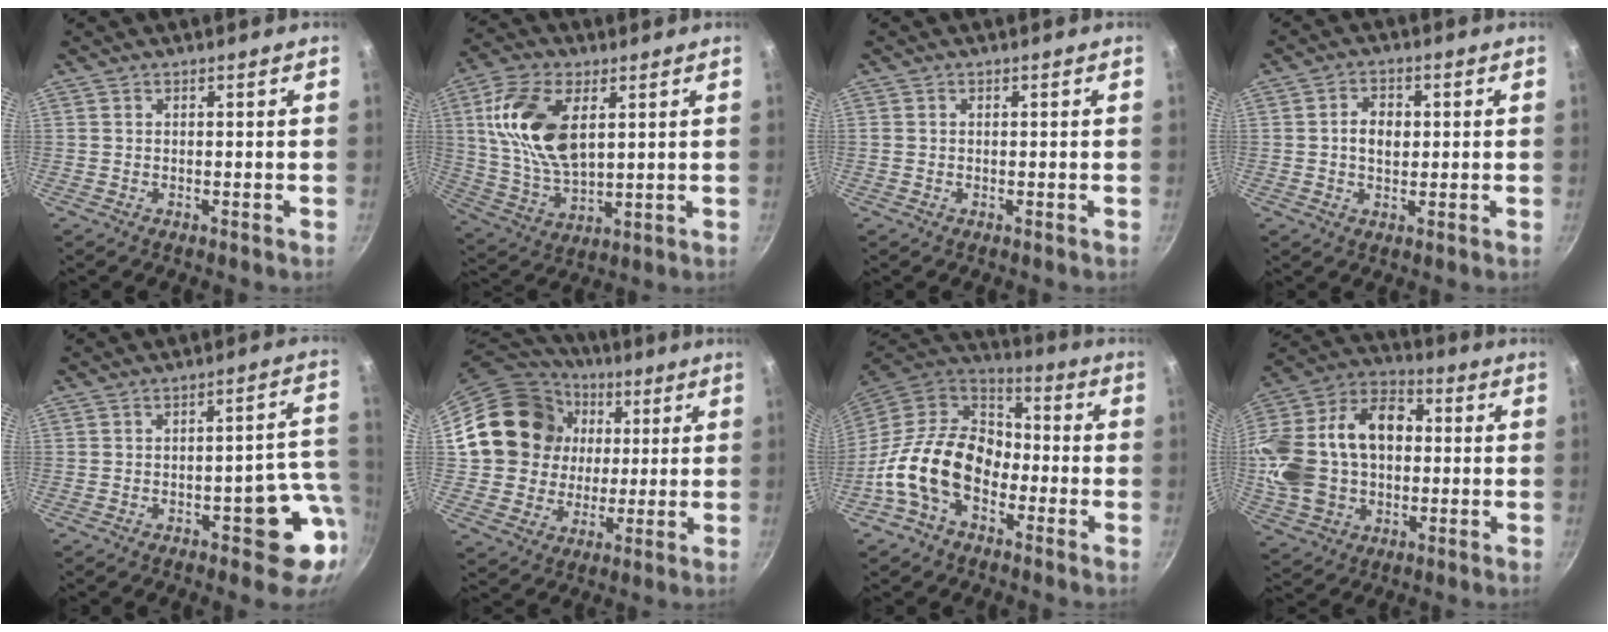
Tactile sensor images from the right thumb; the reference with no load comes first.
{"total": 16.2, "force": [4.5, 8.9, 12.8], "torque": [-0.236, -0.010, 0.092]}
{"total": 0.5, "force": [0.1, 0.5, 0.2], "torque": [-0.004, 0.003, 0.000]}
{"total": 5.1, "force": [0.4, 3.6, 3.6], "torque": [-0.042, 0.008, 0.002]}
{"total": 10.4, "force": [-2.9, 5.0, 8.6], "torque": [-0.042, 0.033, -0.035]}
{"total": 19.8, "force": [4.4, 17.5, 8.4], "torque": [-0.142, 0.016, 0.081]}
{"total": 17.7, "force": [-5.3, 12.2, 11.6], "torque": [-0.177, 0.050, -0.120]}
{"total": 24.2, "force": [0.9, 17.2, 17.0], "torque": [-0.312, 0.050, 0.015]}